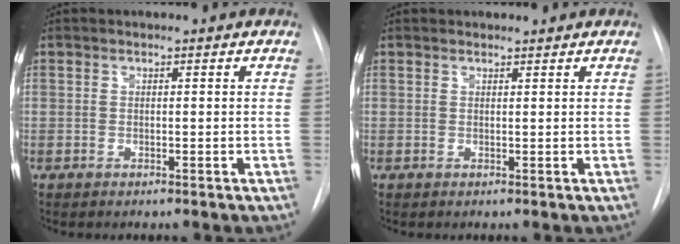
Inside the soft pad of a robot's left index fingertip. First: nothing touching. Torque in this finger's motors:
{"motor_torque": [0.05, 0.02, -0.29, 0.00]}